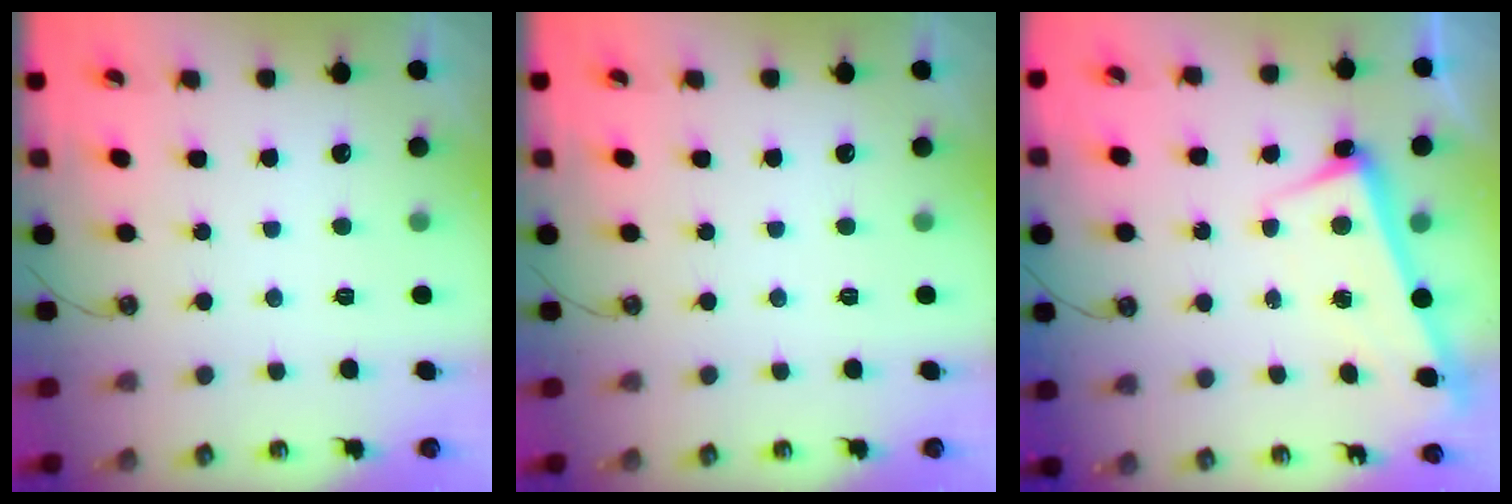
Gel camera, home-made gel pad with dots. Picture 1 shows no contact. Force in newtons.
{"total": 0.0}
{"total": 2.8, "press": 2.6, "slide": 1.0}